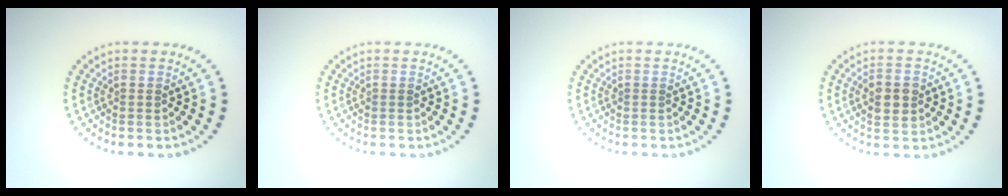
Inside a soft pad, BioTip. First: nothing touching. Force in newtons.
{"total": 0.0}
{"total": 0.0}
{"total": 2.7, "press": 2.7, "slide": 0.1}